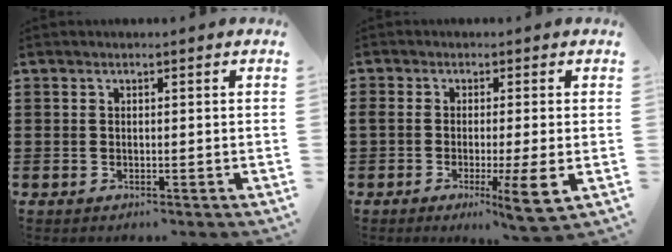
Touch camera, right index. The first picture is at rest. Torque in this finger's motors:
{"motor_torque": [1.71, -0.43, 0.67, 0.09]}